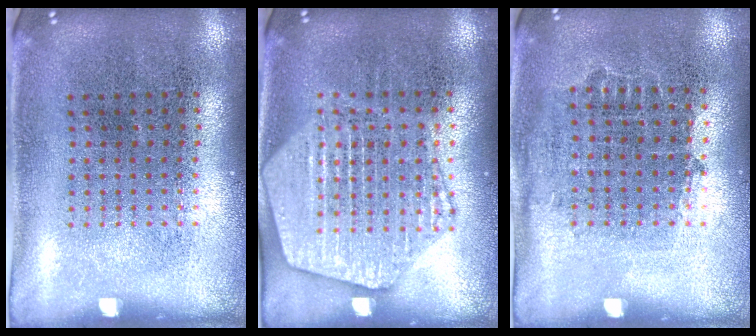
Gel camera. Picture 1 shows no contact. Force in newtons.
{"total": 2.2, "press": 2.2, "slide": 0.3}
{"total": 0.8, "press": 0.7, "slide": 0.3}